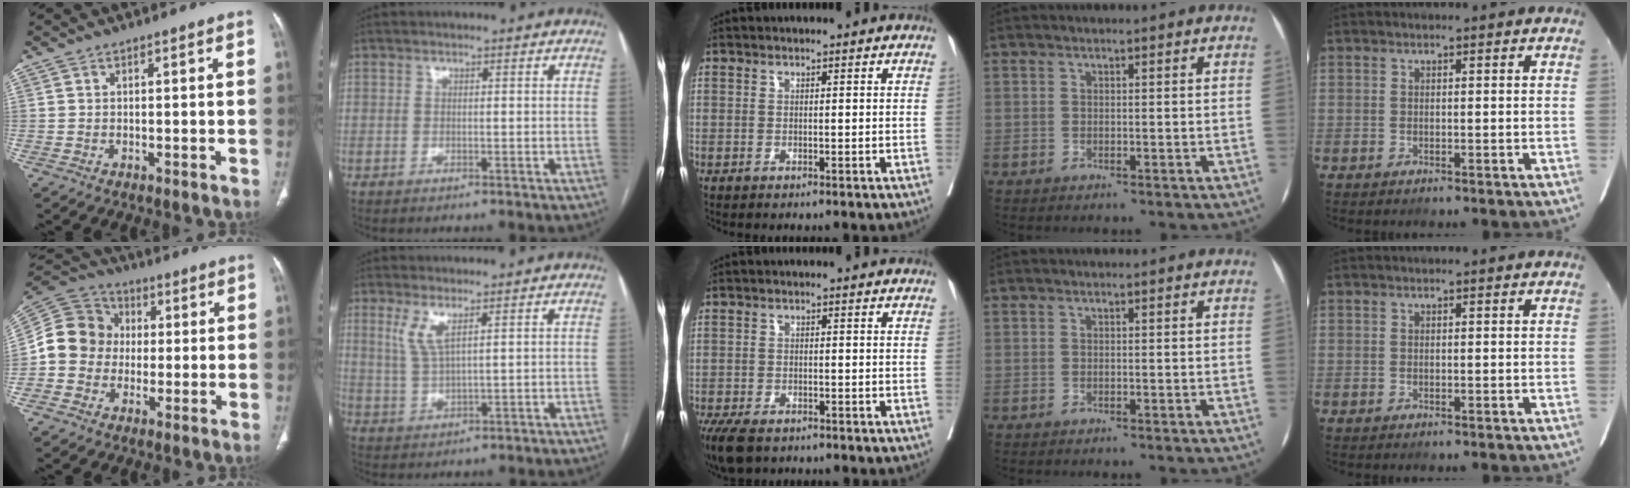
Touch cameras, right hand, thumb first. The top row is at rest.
{"thumb": {"total": 12.3, "force": [-0.7, 11.2, 5.1], "torque": [-0.080, 0.034, -0.022]}, "index": {"total": 3.9, "force": [2.0, 0.4, 3.4], "torque": [-0.081, -0.001, 0.049]}, "middle": {"total": 7.7, "force": [-5.5, 3.5, 4.1], "torque": [-0.081, -0.013, -0.088]}}